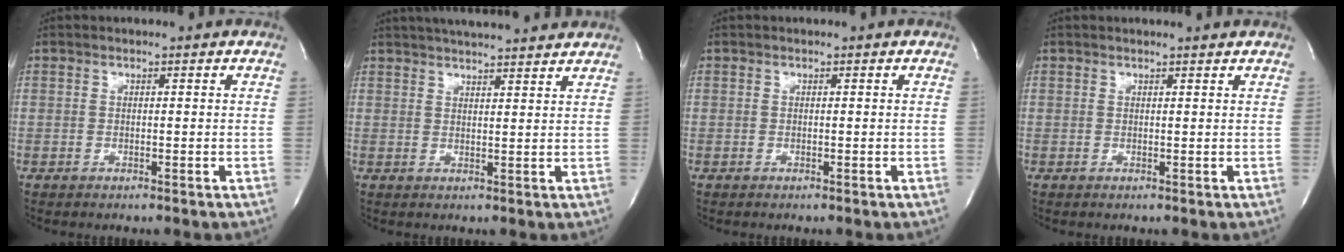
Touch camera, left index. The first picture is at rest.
{"total": 13.6, "force": [12.4, 1.3, 5.6], "torque": [-0.094, 0.028, 0.170]}
{"total": 0.0}
{"total": 1.9, "force": [1.9, -0.3, 0.2], "torque": [-0.010, -0.002, 0.022]}